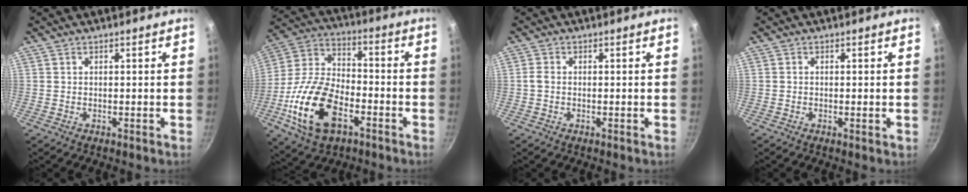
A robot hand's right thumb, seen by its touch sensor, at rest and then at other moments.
{"total": 19.4, "force": [-7.2, 11.0, 14.2], "torque": [-0.270, 0.034, -0.141]}
{"total": 1.4, "force": [-0.3, 0.9, 0.9], "torque": [-0.021, 0.007, -0.008]}
{"total": 1.0, "force": [-0.3, 0.2, 0.9], "torque": [-0.015, -0.001, -0.005]}